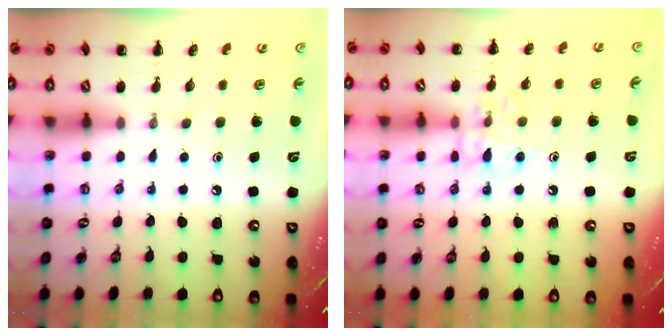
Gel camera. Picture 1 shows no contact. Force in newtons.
{"total": 9.9, "press": 9.8, "slide": 0.7}